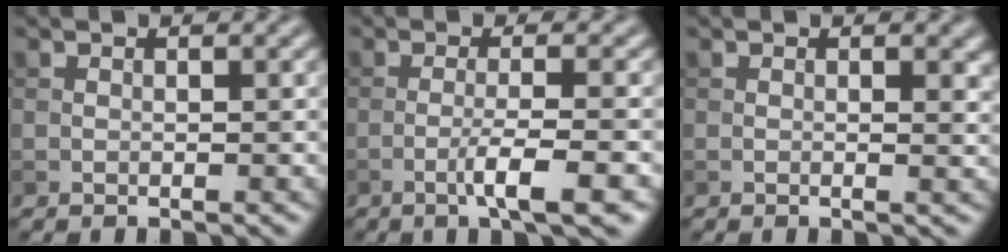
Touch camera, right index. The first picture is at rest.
{"total": 4.1, "force": [-1.6, 0.5, 3.7], "torque": [-0.061, 0.006, -0.035]}
{"total": 1.6, "force": [0.3, 0.5, 1.5], "torque": [-0.017, -0.005, 0.004]}